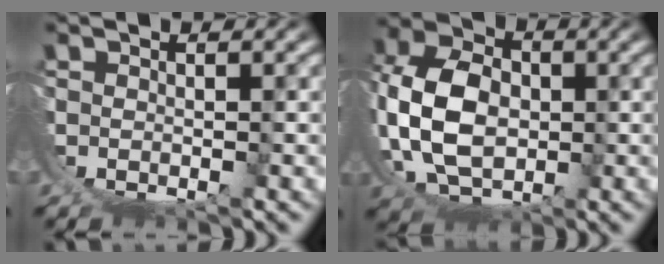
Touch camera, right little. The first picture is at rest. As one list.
[{"total": 10.6, "force": [3.6, 6.9, 7.3], "torque": [-0.167, -0.023, 0.076]}]